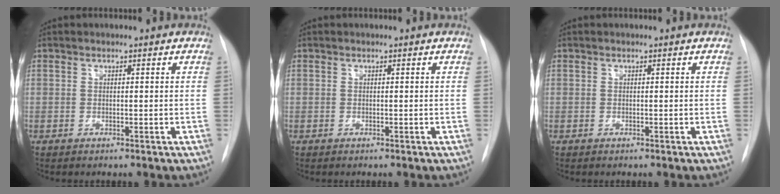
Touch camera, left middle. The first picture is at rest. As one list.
[{"total": 0.0}, {"total": 0.0}]